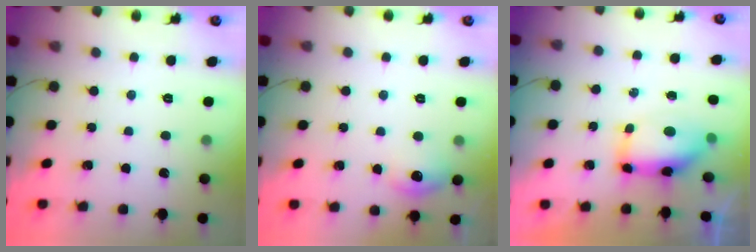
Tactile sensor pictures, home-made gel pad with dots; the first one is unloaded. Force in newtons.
{"total": 6.9, "press": 6.7, "slide": 1.5}
{"total": 8.3, "press": 8.2, "slide": 1.2}